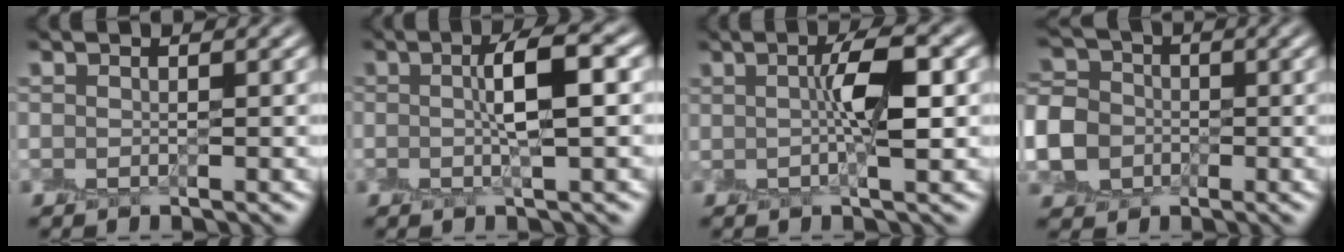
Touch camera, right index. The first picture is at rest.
{"total": 4.0, "force": [0.4, 0.7, 3.9], "torque": [-0.064, 0.012, 0.006]}
{"total": 4.2, "force": [0.6, 0.9, 4.1], "torque": [-0.067, 0.010, 0.009]}
{"total": 6.6, "force": [-1.6, 5.9, 2.5], "torque": [-0.061, -0.004, -0.054]}